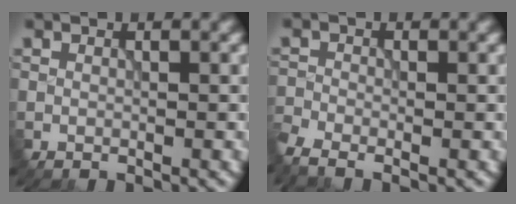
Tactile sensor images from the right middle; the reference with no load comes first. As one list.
[{"total": 2.7, "force": [-2.2, 0.9, 1.5], "torque": [-0.035, -0.012, -0.057]}]